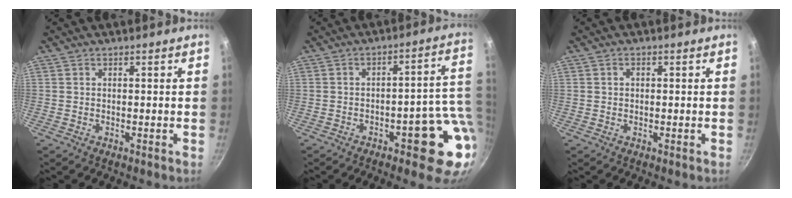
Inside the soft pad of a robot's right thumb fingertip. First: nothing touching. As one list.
[{"total": 12.4, "force": [-2.3, 4.8, 11.2], "torque": [-0.089, 0.023, -0.026]}, {"total": 1.0, "force": [0.1, 0.8, 0.6], "torque": [-0.009, 0.006, 0.002]}]